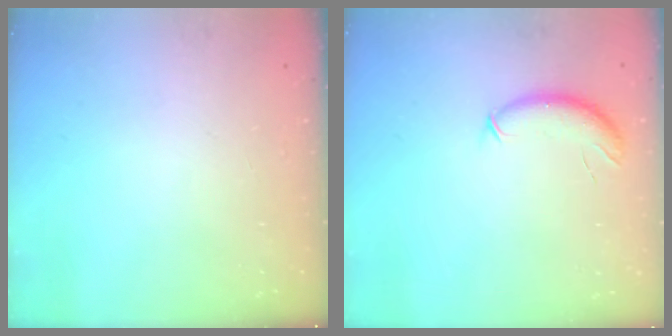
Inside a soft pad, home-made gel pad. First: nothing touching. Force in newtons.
{"total": 8.4, "press": 8.3, "slide": 1.3}